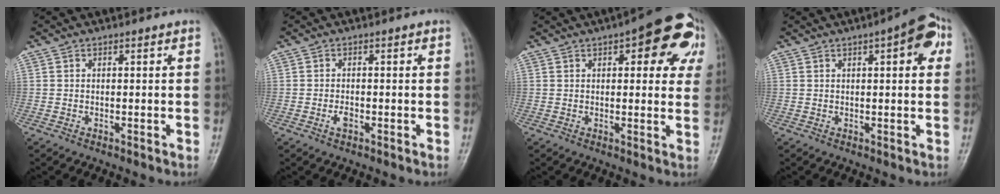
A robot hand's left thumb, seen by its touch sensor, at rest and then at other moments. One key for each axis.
{"total": 1.7, "fx": -0.7, "fy": 1.0, "fz": 1.3, "tx": -0.022, "ty": 0.000, "tz": -0.014}
{"total": 14.7, "fx": 6.0, "fy": 6.1, "fz": 11.9, "tx": -0.101, "ty": -0.001, "tz": 0.060}
{"total": 7.8, "fx": 2.9, "fy": 2.5, "fz": 6.8, "tx": -0.069, "ty": 0.007, "tz": 0.028}